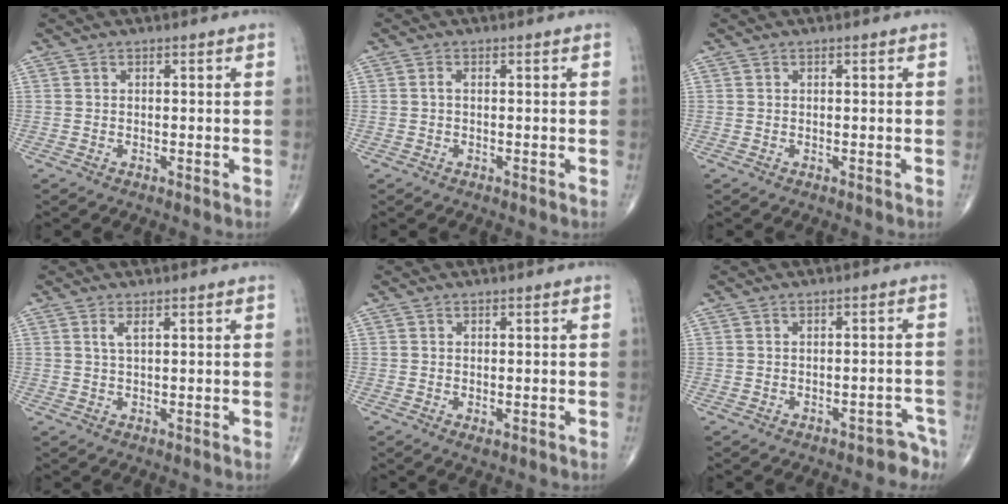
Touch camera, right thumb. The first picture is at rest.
{"total": 0.8, "force": [0.0, 0.4, 0.7], "torque": [-0.017, 0.001, -0.001]}
{"total": 0.0}
{"total": 1.7, "force": [0.8, 0.4, 1.5], "torque": [-0.035, -0.001, 0.019]}
{"total": 1.1, "force": [-0.2, 0.6, 0.9], "torque": [-0.014, -0.004, -0.001]}
{"total": 3.4, "force": [-2.7, 1.9, 0.8], "torque": [0.007, 0.032, -0.033]}